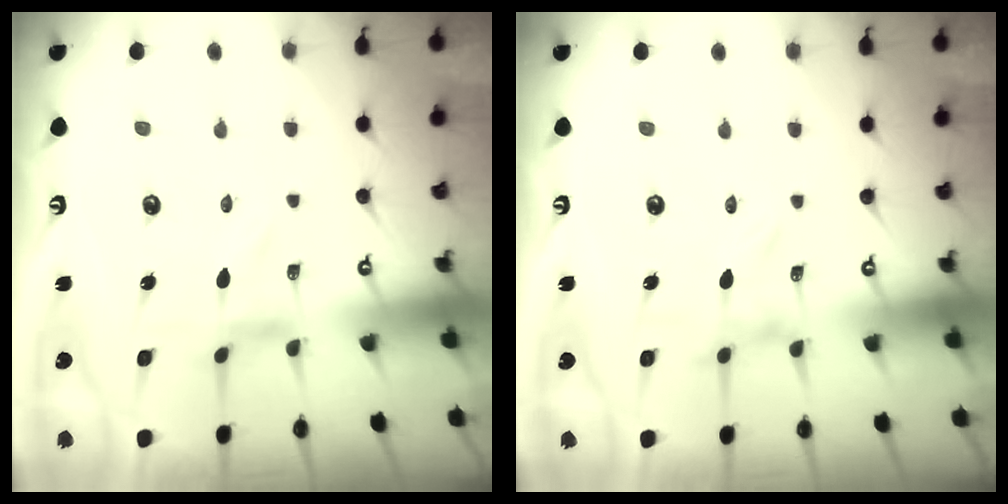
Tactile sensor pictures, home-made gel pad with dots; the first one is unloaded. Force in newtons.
{"total": 0.0}